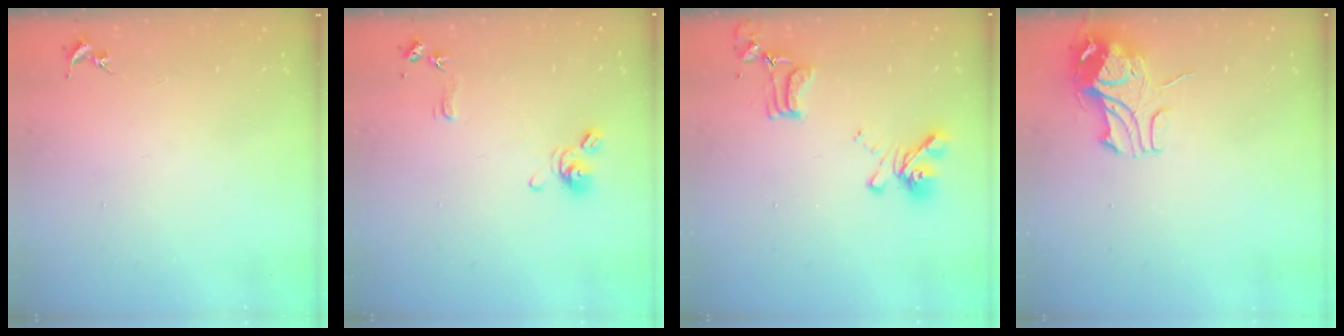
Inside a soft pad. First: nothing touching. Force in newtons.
{"total": 10.0, "press": 9.9, "slide": 1.2}
{"total": 14.1, "press": 14.1, "slide": 1.1}
{"total": 9.8, "press": 9.7, "slide": 1.4}